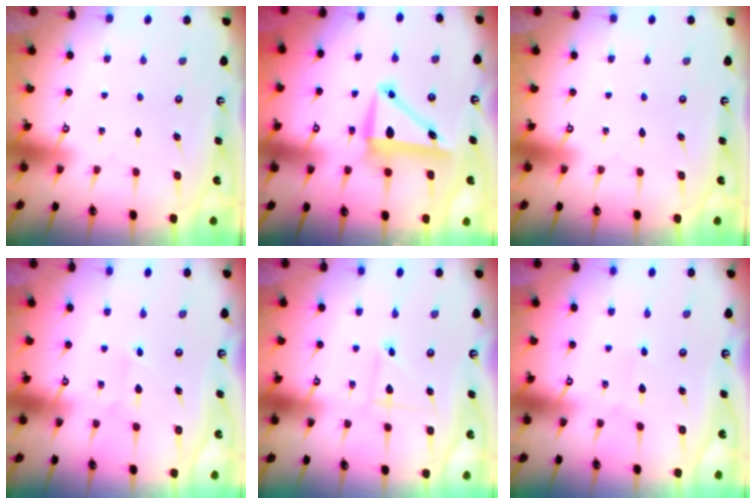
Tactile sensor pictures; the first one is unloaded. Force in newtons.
{"total": 8.7, "press": 8.5, "slide": 1.6}
{"total": 0.0}
{"total": 1.9, "press": 1.9, "slide": 0.1}
{"total": 1.8, "press": 1.8, "slide": 0.2}
{"total": 1.6, "press": 1.6, "slide": 0.1}